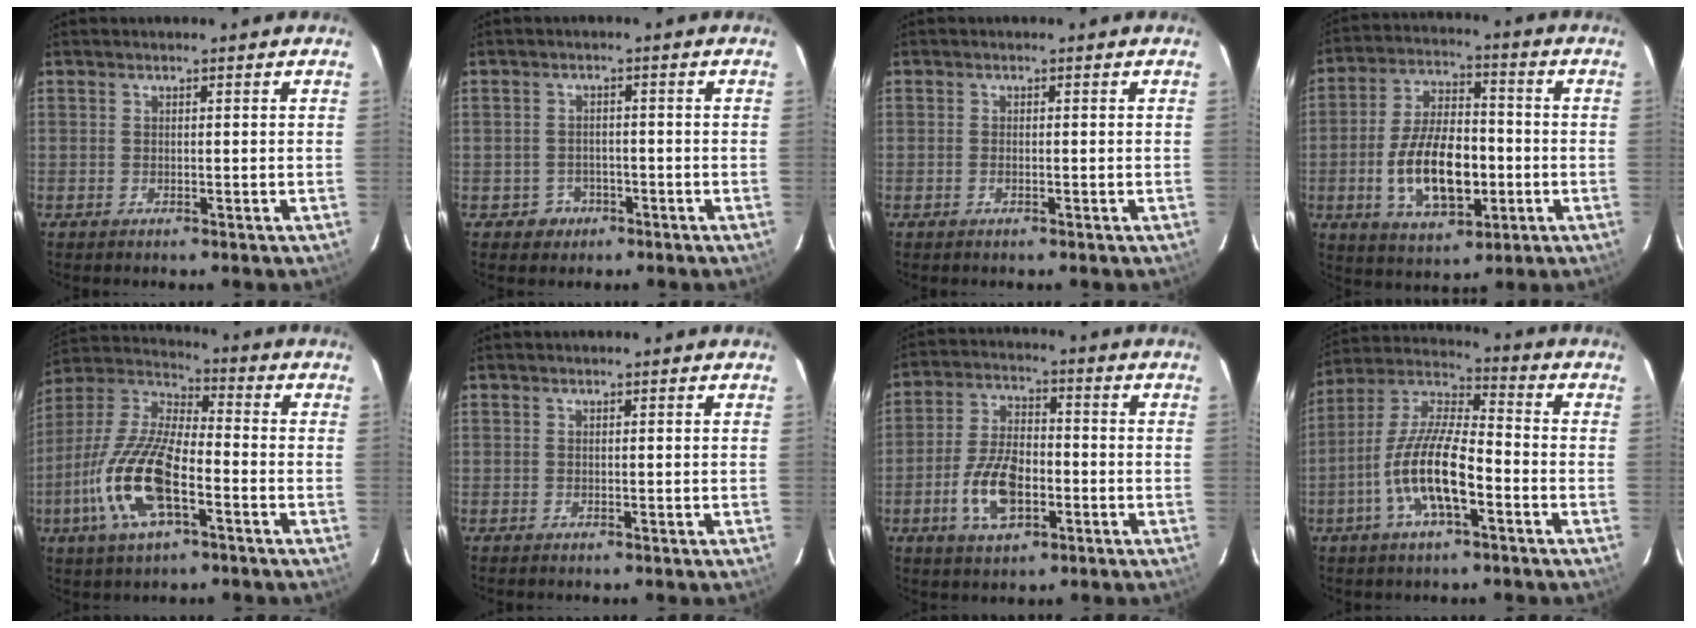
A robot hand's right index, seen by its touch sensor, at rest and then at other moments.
{"total": 3.8, "force": [-1.7, 3.3, 0.1], "torque": [-0.015, 0.013, -0.021]}
{"total": 0.8, "force": [-0.4, 0.4, 0.6], "torque": [-0.012, 0.000, -0.008]}
{"total": 15.4, "force": [-3.5, 7.8, 12.8], "torque": [-0.252, 0.006, -0.049]}
{"total": 17.2, "force": [-6.4, 6.4, 14.7], "torque": [-0.314, -0.011, -0.128]}
{"total": 0.0}
{"total": 11.2, "force": [-3.7, 5.9, 8.7], "torque": [-0.179, 0.005, -0.062]}
{"total": 13.9, "force": [-5.3, 4.2, 12.2], "torque": [-0.251, -0.003, -0.102]}